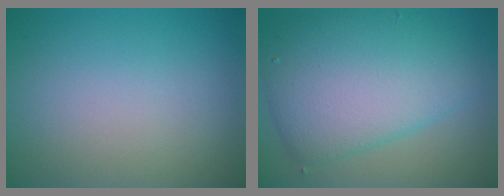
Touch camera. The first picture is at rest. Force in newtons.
{"total": 8.6, "press": 8.6, "slide": 0.1}